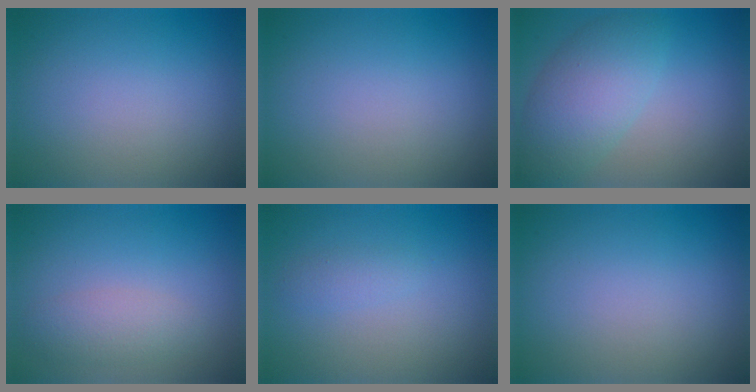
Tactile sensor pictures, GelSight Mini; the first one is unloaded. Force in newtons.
{"total": 0.0}
{"total": 5.1, "press": 5.1, "slide": 0.2}
{"total": 2.1, "press": 2.1, "slide": 0.1}
{"total": 1.0, "press": 1.0, "slide": 0.1}
{"total": 0.0}